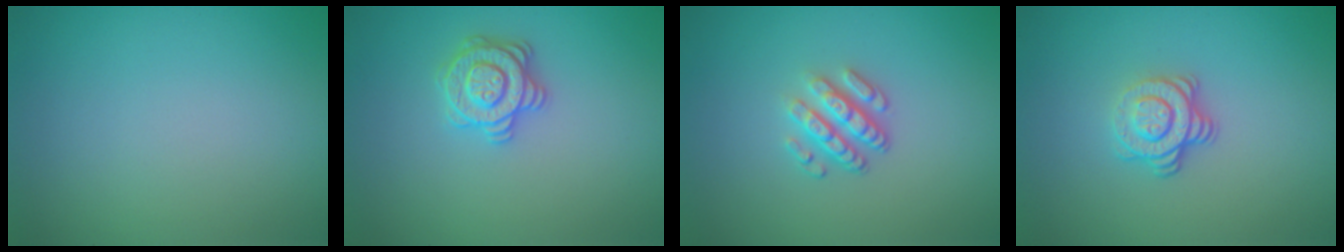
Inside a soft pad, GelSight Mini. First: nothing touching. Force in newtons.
{"total": 2.9, "press": 2.8, "slide": 0.4}
{"total": 3.3, "press": 2.5, "slide": 2.2}
{"total": 3.6, "press": 2.5, "slide": 2.6}